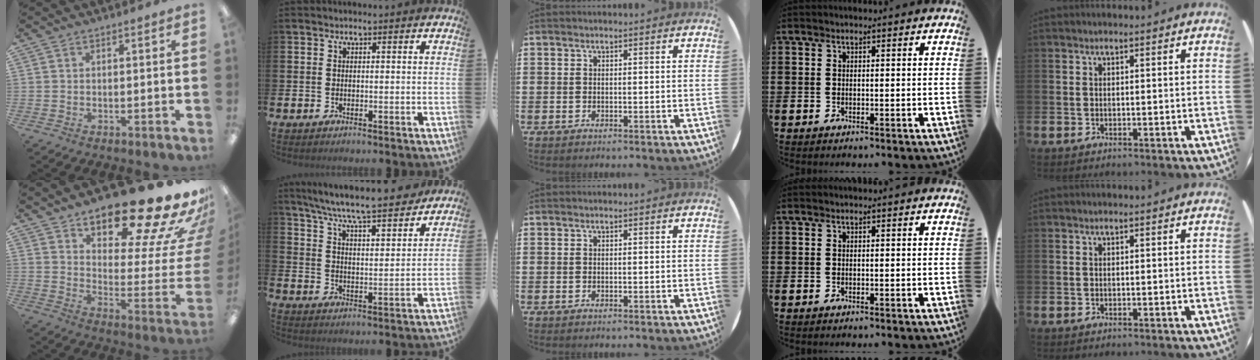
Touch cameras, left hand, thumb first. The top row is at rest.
{"thumb": {"total": 24.4, "force": [19.3, 7.1, 13.3], "torque": [-0.172, -0.143, 0.308]}, "index": {"total": 8.2, "force": [7.7, 0.3, 2.7], "torque": [-0.079, -0.058, 0.132]}}